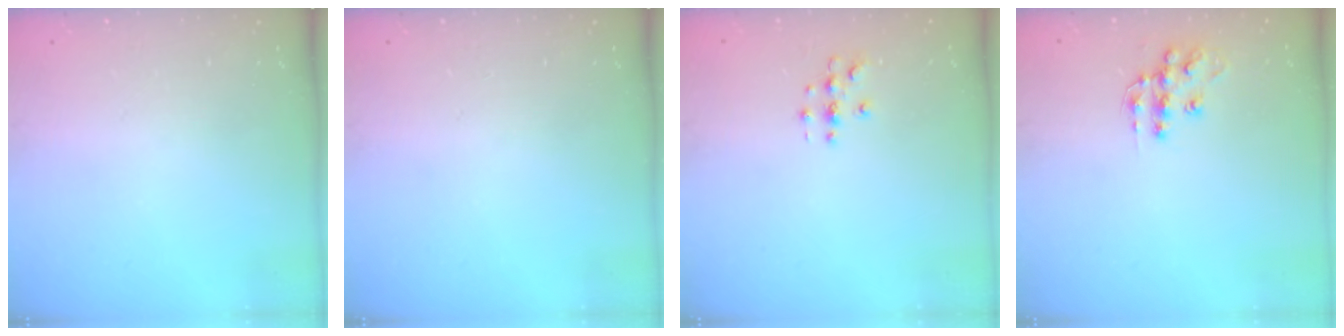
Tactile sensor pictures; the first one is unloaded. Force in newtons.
{"total": 0.0}
{"total": 2.8, "press": 2.8, "slide": 0.2}
{"total": 10.6, "press": 10.6, "slide": 0.6}